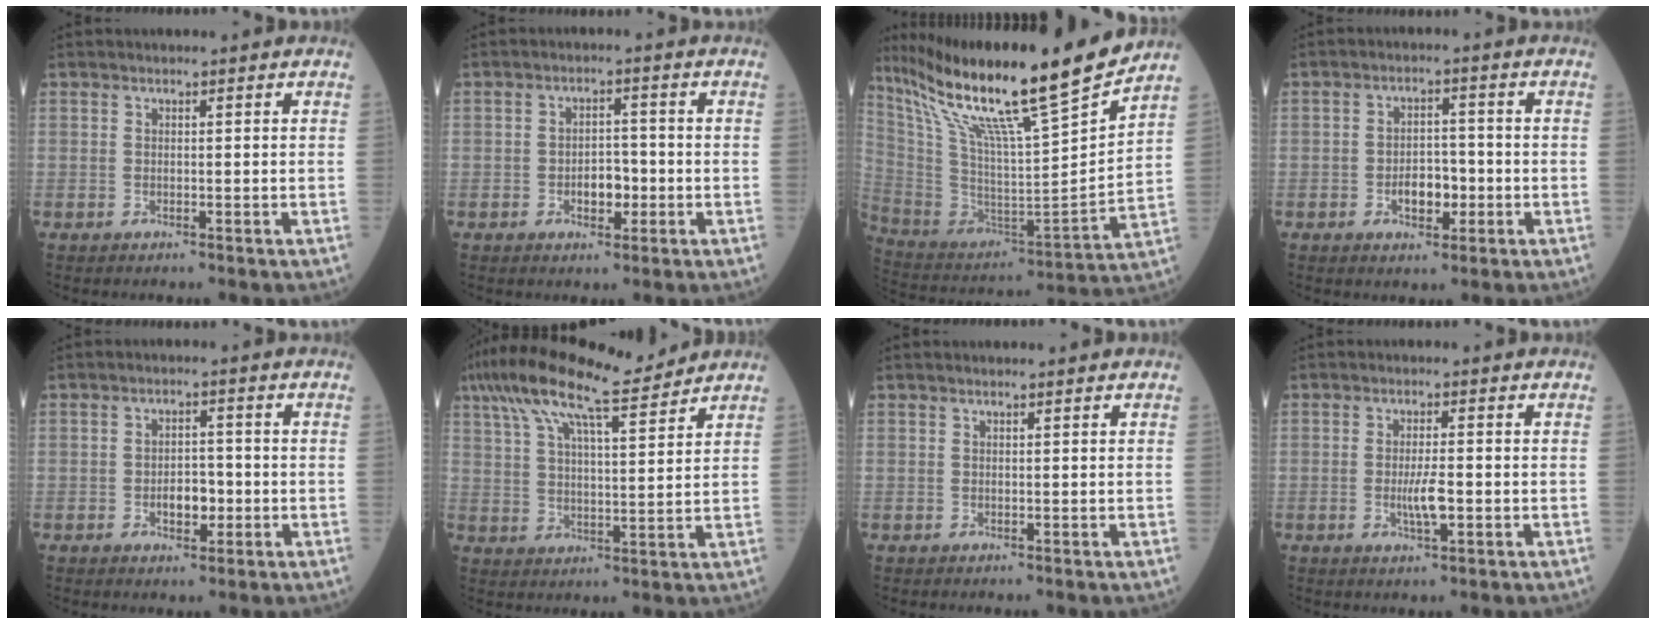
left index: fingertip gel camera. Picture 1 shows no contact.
{"total": 3.8, "force": [-1.2, 2.1, 2.9], "torque": [-0.044, 0.007, -0.017]}
{"total": 24.9, "force": [19.4, 0.1, 15.6], "torque": [-0.275, -0.014, 0.335]}
{"total": 4.6, "force": [-1.5, 2.7, 3.5], "torque": [-0.057, 0.007, -0.022]}
{"total": 3.9, "force": [-1.1, 2.2, 3.1], "torque": [-0.048, 0.006, -0.016]}
{"total": 15.2, "force": [12.5, 1.7, 8.4], "torque": [-0.167, 0.034, 0.214]}
{"total": 0.6, "force": [0.5, -0.1, 0.2], "torque": [-0.008, 0.002, 0.010]}
{"total": 3.7, "force": [-0.8, 0.6, 3.5], "torque": [-0.071, -0.004, -0.013]}